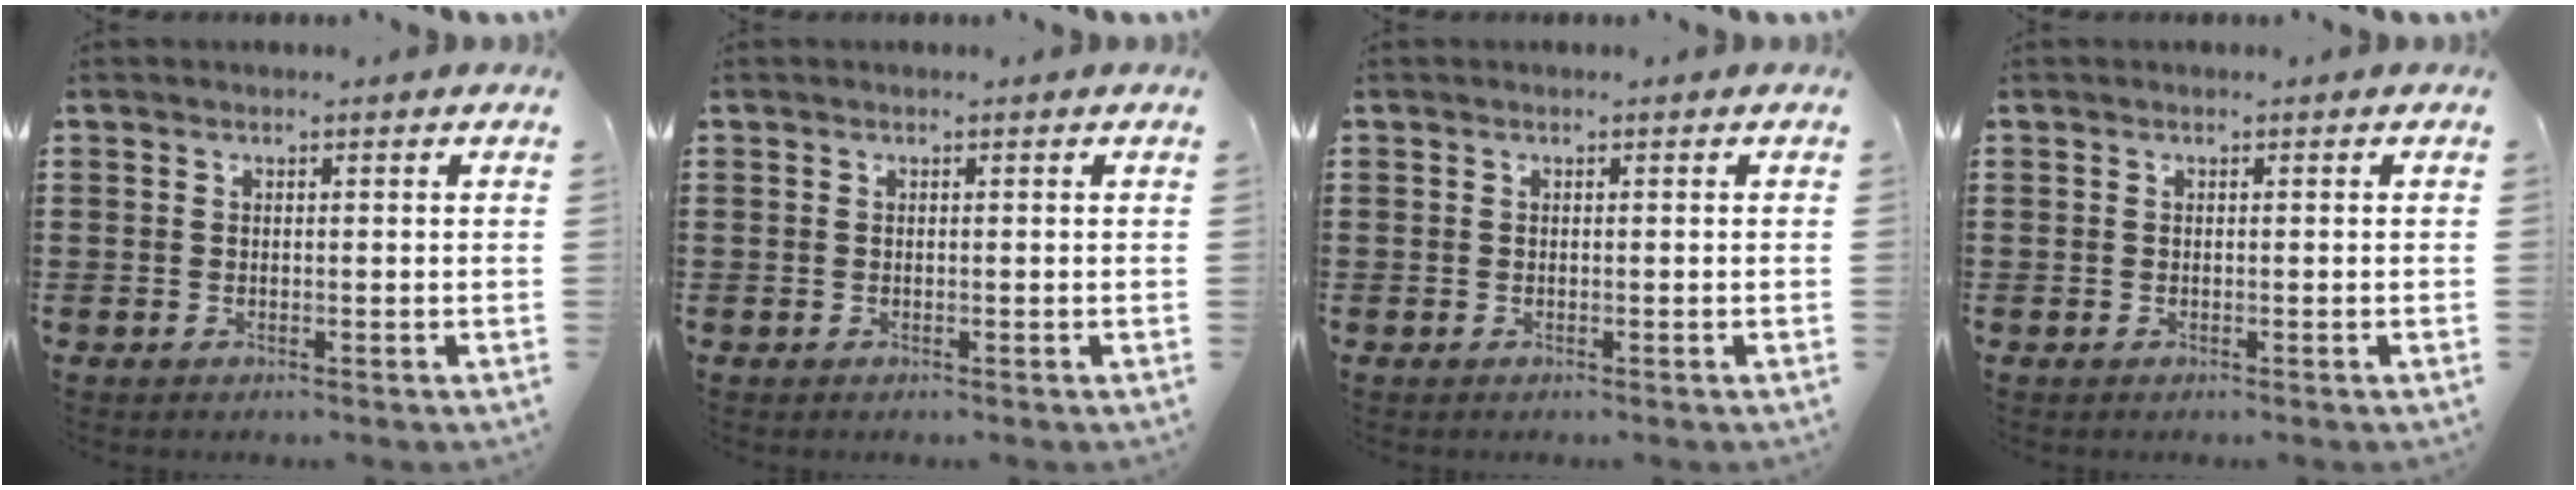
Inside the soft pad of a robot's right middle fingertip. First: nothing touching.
{"total": 0.0}
{"total": 0.0}
{"total": 0.0}